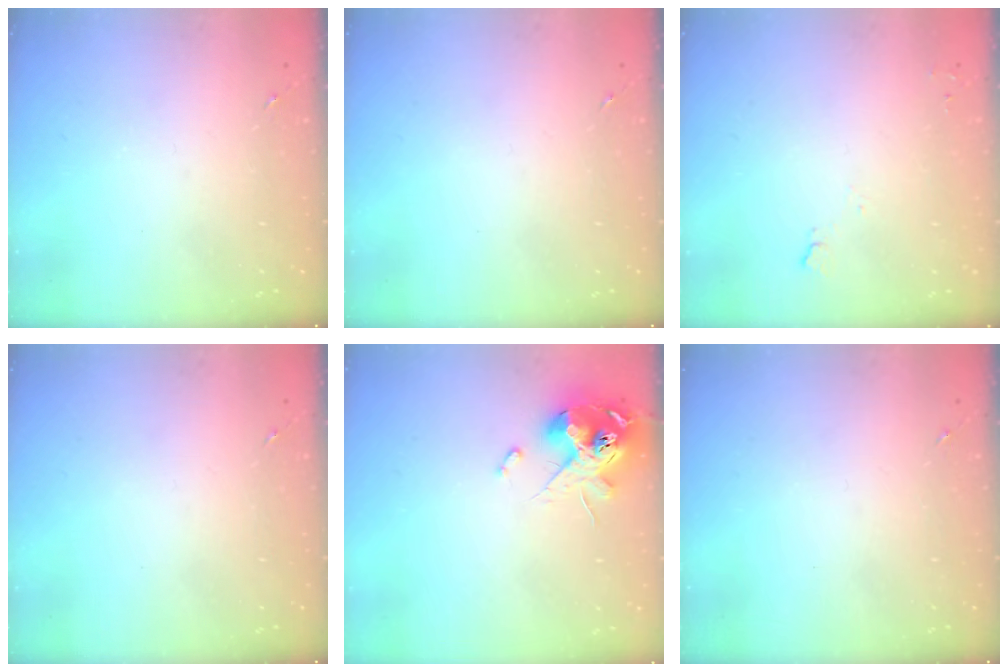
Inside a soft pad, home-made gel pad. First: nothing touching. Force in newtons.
{"total": 0.0}
{"total": 5.1, "press": 5.1, "slide": 0.6}
{"total": 0.0}
{"total": 14.1, "press": 14.0, "slide": 1.7}
{"total": 0.0}